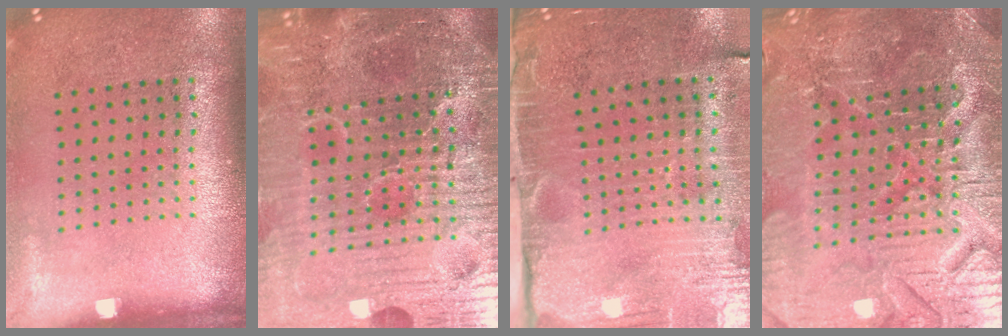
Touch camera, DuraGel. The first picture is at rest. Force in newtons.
{"total": 7.3, "press": 6.6, "slide": 3.1}
{"total": 4.7, "press": 3.8, "slide": 2.7}
{"total": 4.8, "press": 4.6, "slide": 1.2}